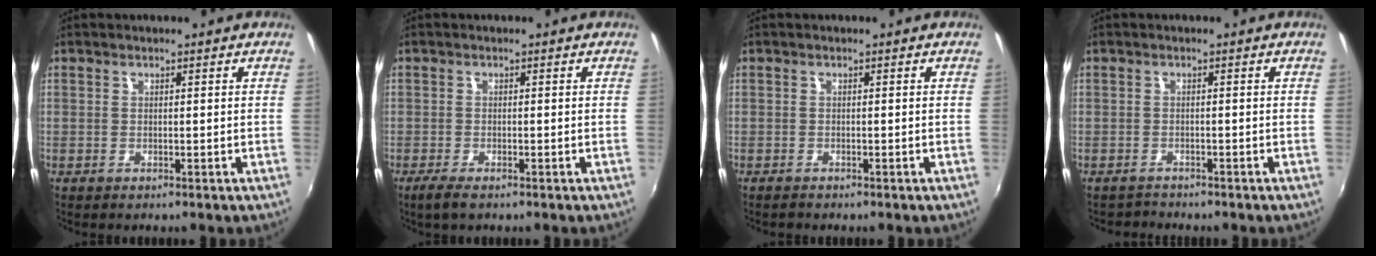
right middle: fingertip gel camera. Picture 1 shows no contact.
{"total": 2.7, "force": [-1.9, 0.8, 1.7], "torque": [-0.042, -0.007, -0.037]}
{"total": 0.9, "force": [-0.8, 0.3, 0.2], "torque": [-0.006, -0.003, -0.016]}
{"total": 1.5, "force": [-1.4, 0.3, -0.3], "torque": [0.000, 0.003, -0.025]}